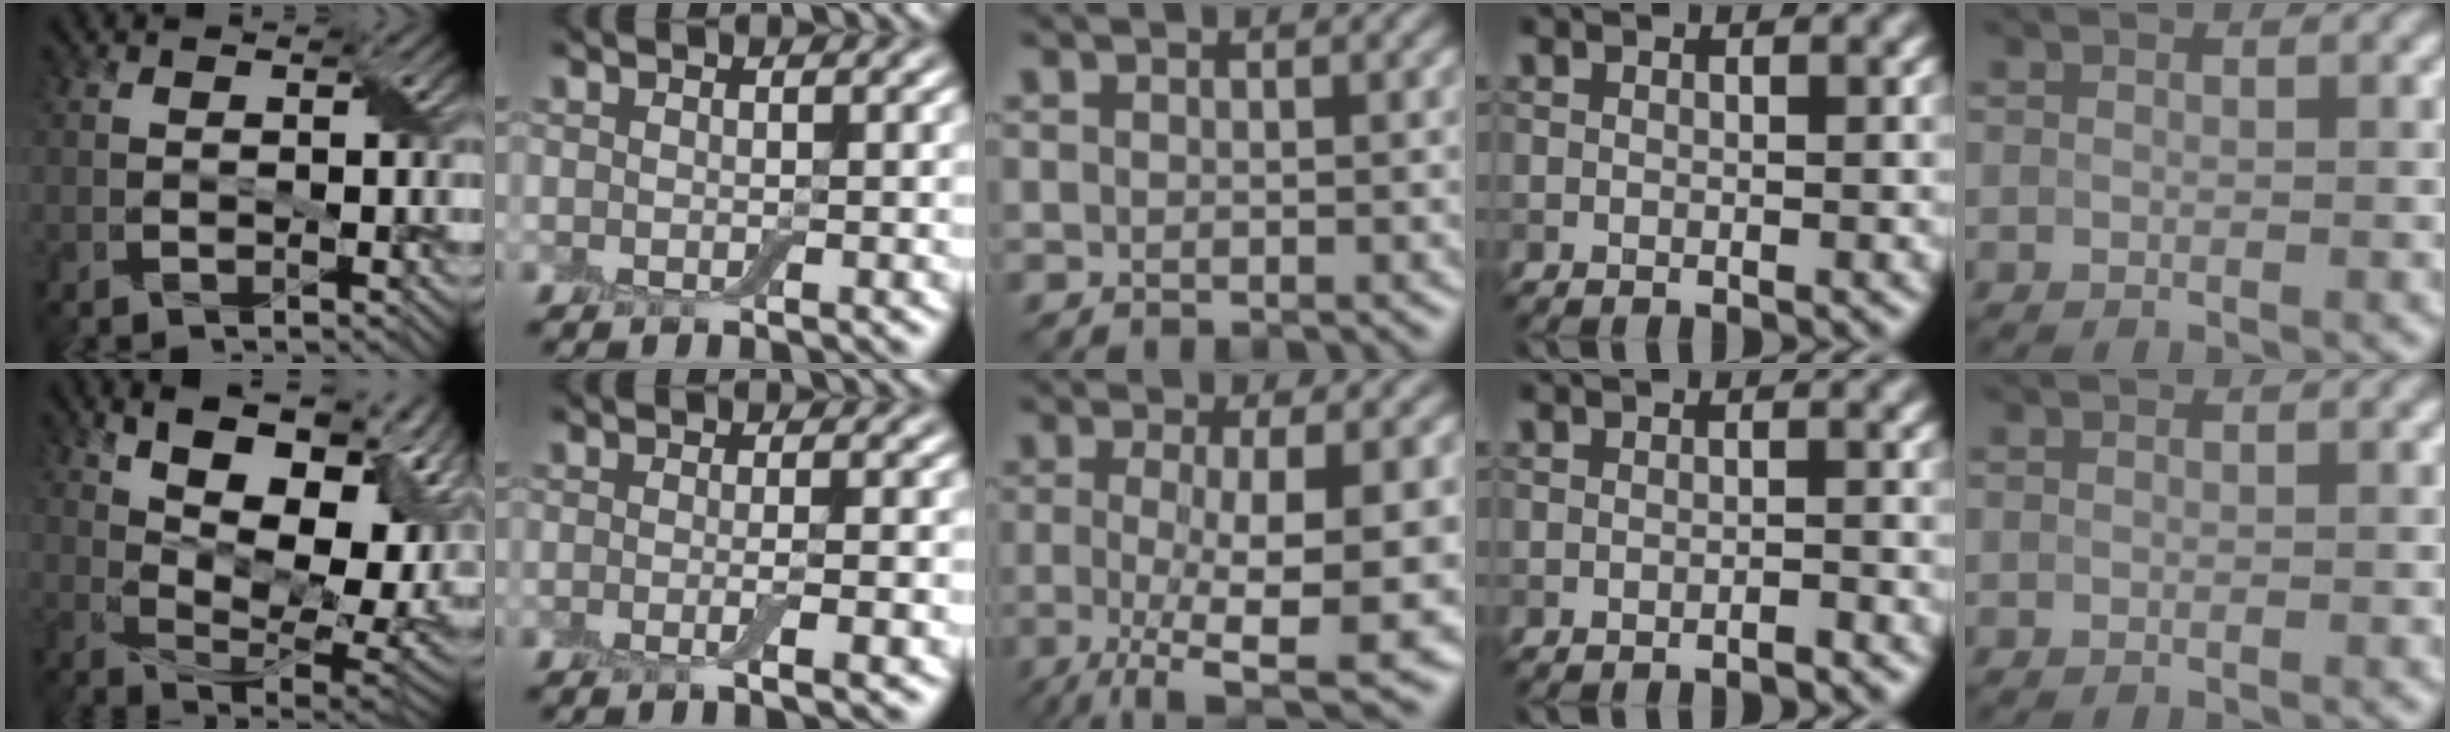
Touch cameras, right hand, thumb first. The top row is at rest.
{"thumb": {"total": 17.3, "force": [5.7, 7.8, 14.4], "torque": [-0.227, 0.034, 0.091]}, "index": {"total": 2.7, "force": [-0.4, 0.6, 2.6], "torque": [-0.031, -0.005, -0.008]}, "middle": {"total": 10.5, "force": [-1.9, 2.8, 9.9], "torque": [-0.150, -0.020, -0.027]}, "ring": {"total": 0.9, "force": [-0.8, 0.1, 0.5], "torque": [-0.003, 0.002, -0.015]}}